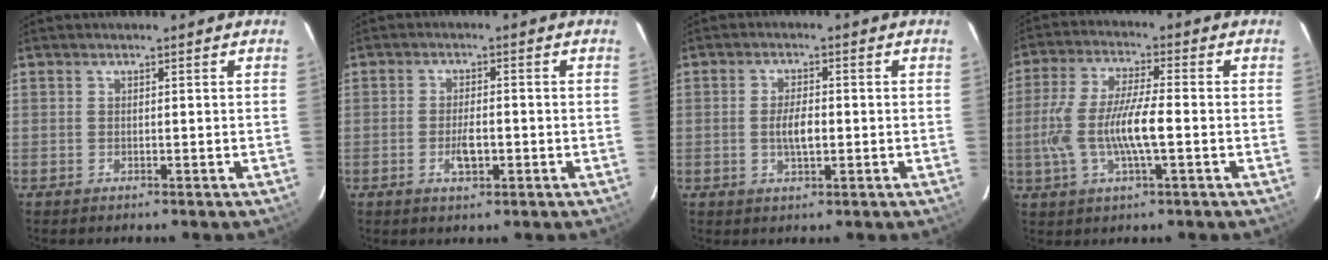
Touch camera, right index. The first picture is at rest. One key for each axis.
{"total": 4.3, "fx": -1.4, "fy": 1.7, "fz": 3.7, "tx": -0.072, "ty": -0.002, "tz": -0.021}
{"total": 4.1, "fx": -0.5, "fy": 1.5, "fz": 3.8, "tx": -0.072, "ty": 0.000, "tz": -0.008}
{"total": 11.8, "fx": -2.1, "fy": 2.5, "fz": 11.3, "tx": -0.230, "ty": -0.004, "tz": -0.041}